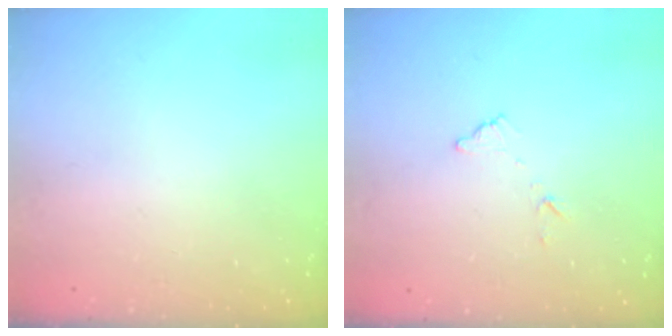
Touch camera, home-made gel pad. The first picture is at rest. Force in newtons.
{"total": 6.9, "press": 6.9, "slide": 0.4}